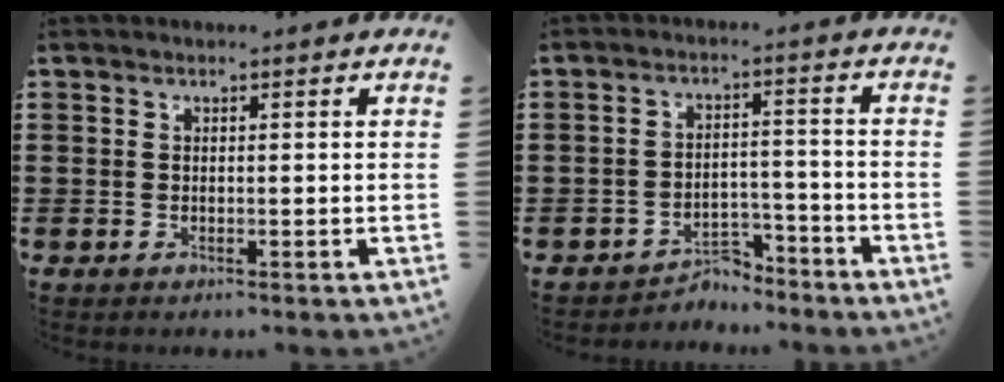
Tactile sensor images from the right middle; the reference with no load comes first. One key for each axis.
{"total": 4.3, "fx": -4.2, "fy": 1.0, "fz": 0.2, "tx": -0.009, "ty": 0.008, "tz": -0.086}